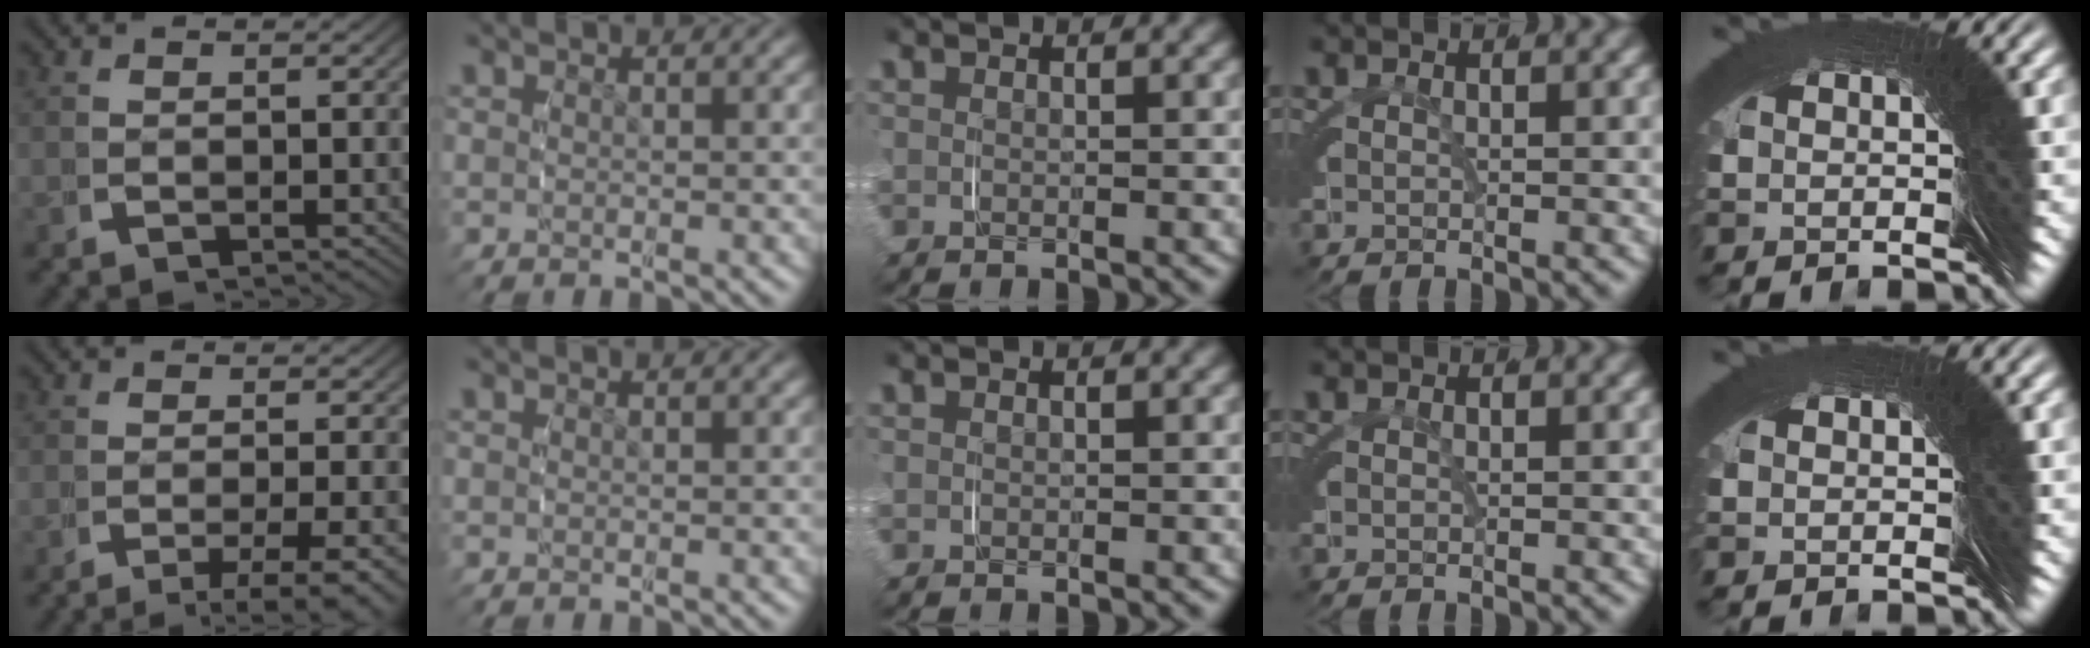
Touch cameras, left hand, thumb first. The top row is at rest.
{"thumb": {"total": 5.9, "force": [-3.9, 1.8, 4.0], "torque": [-0.063, -0.019, -0.051]}, "index": {"total": 0.9, "force": [-0.7, 0.6, 0.2], "torque": [-0.008, 0.001, -0.014]}}